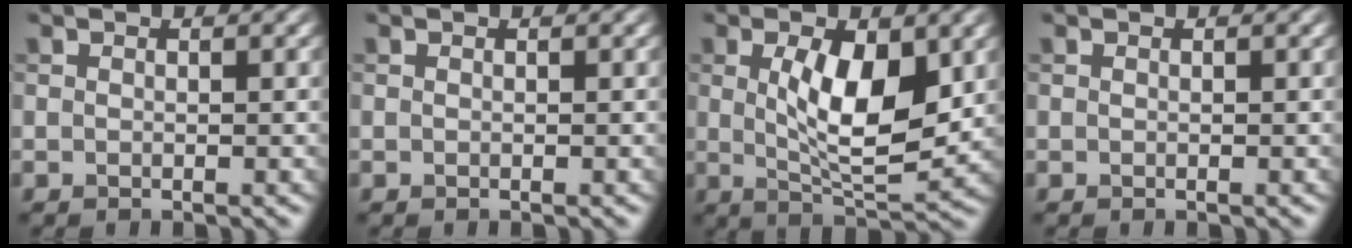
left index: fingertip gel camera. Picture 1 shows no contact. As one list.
[{"total": 0.0}, {"total": 7.2, "force": [1.2, 2.9, 6.5], "torque": [-0.115, -0.009, 0.025]}, {"total": 0.0}]